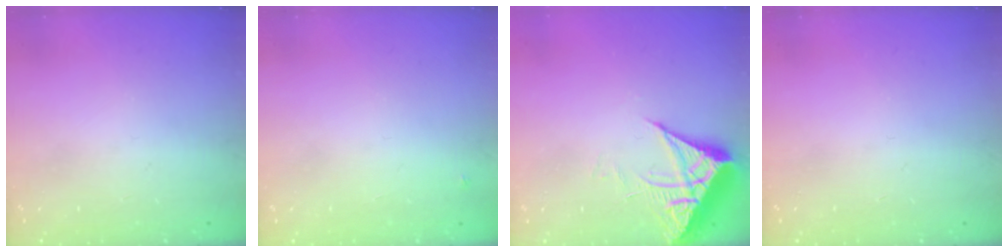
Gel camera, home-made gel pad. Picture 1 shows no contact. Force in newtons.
{"total": 2.6, "press": 2.6, "slide": 0.2}
{"total": 7.0, "press": 7.0, "slide": 0.2}
{"total": 0.0}